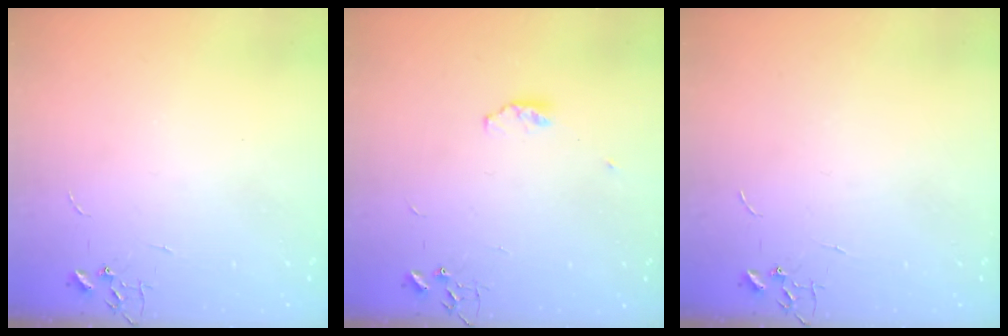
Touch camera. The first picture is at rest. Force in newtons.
{"total": 3.6, "press": 3.5, "slide": 0.8}
{"total": 0.0}